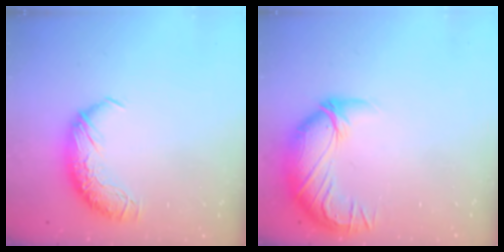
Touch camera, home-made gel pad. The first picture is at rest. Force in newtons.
{"total": 2.8, "press": 0.5, "slide": 2.8}